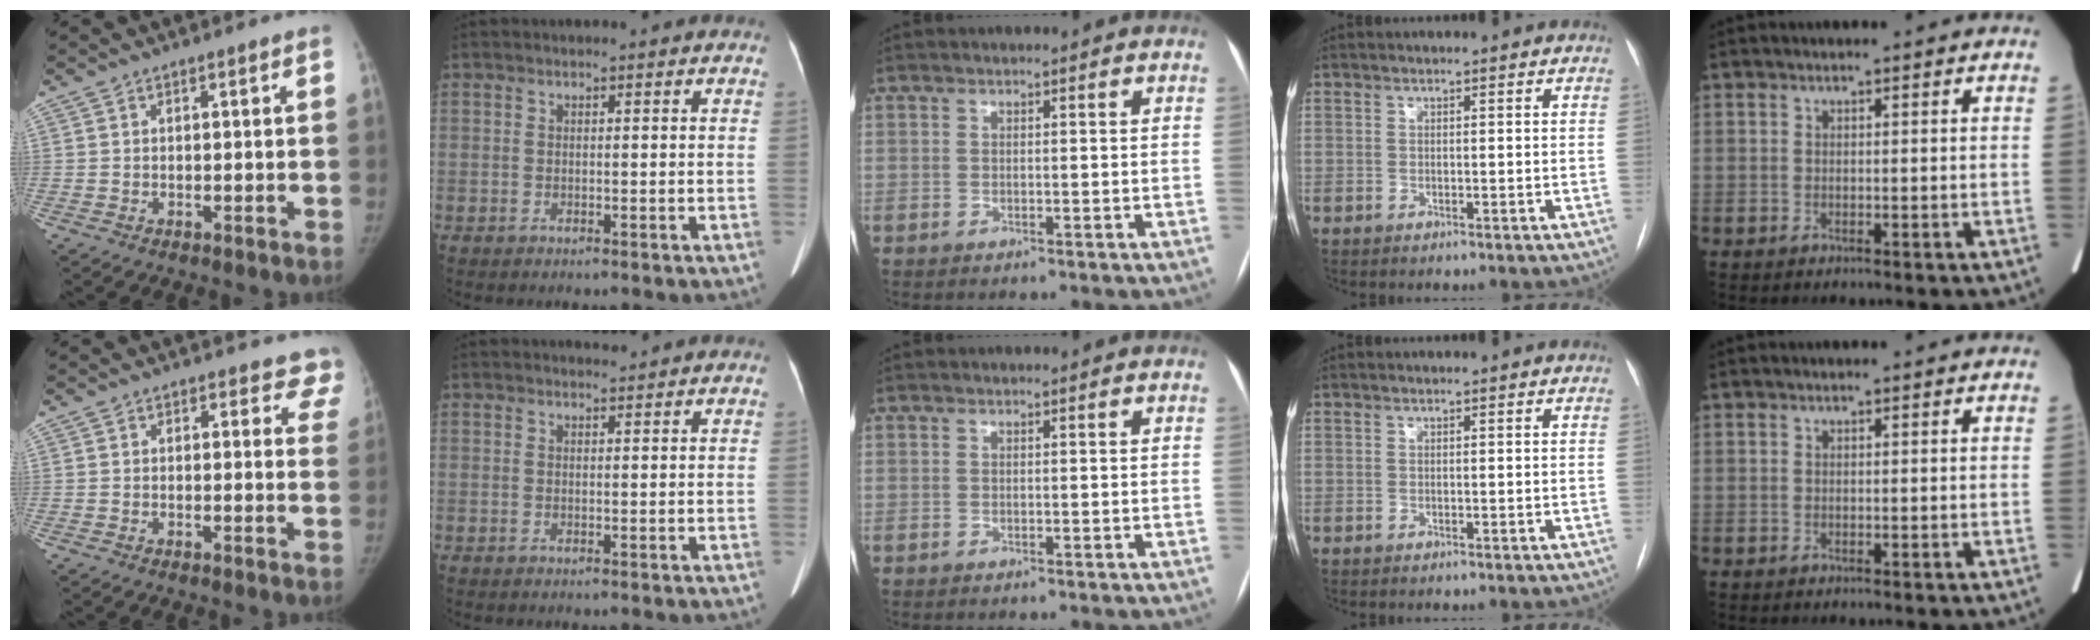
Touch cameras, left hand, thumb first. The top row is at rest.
{"thumb": {"total": 5.7, "force": [5.1, 2.6, 0.1], "torque": [0.052, -0.019, 0.022]}, "index": {"total": 0.7, "force": [0.7, -0.2, -0.2], "torque": [-0.006, -0.004, 0.013]}}